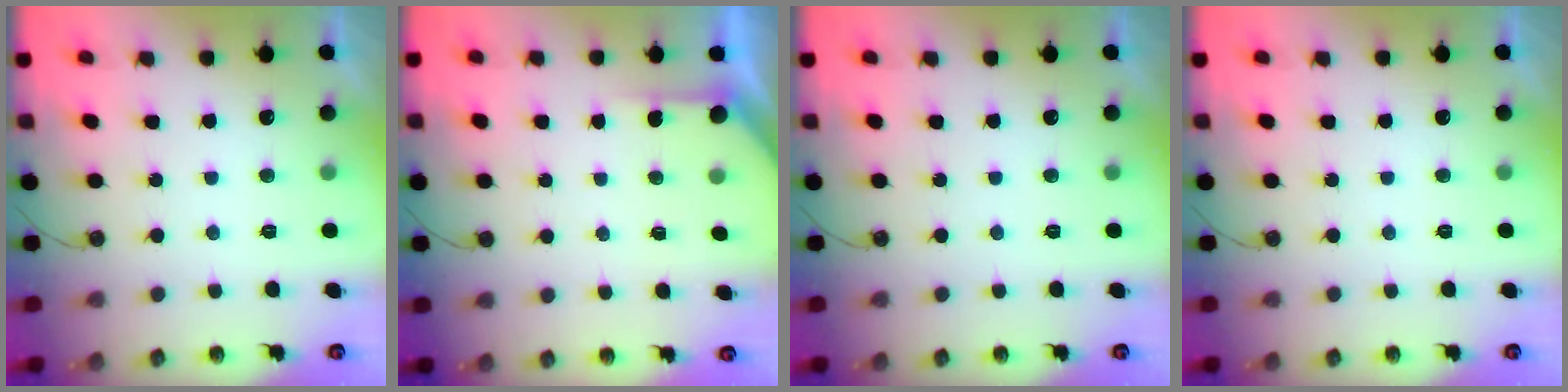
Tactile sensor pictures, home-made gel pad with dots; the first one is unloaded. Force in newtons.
{"total": 2.3, "press": 2.3, "slide": 0.2}
{"total": 0.0}
{"total": 0.0}